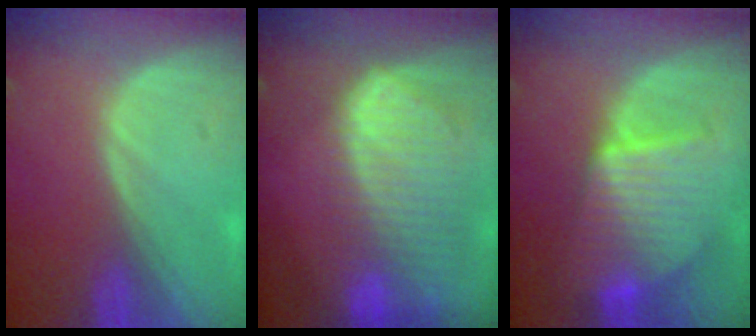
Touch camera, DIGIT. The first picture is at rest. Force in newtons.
{"total": 10.5, "press": 9.1, "slide": 5.3}
{"total": 8.9, "press": 8.9, "slide": 0.5}